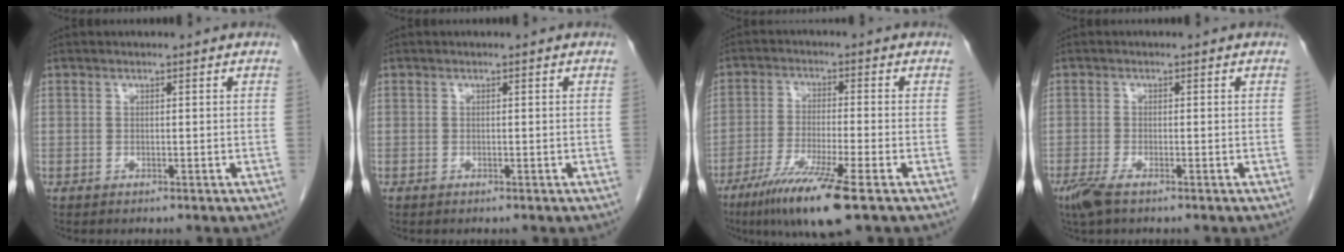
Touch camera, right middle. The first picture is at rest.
{"total": 0.0}
{"total": 10.7, "force": [-6.4, -0.1, 8.6], "torque": [-0.162, -0.033, -0.114]}
{"total": 3.2, "force": [-2.1, 0.7, 2.3], "torque": [-0.051, -0.007, -0.041]}